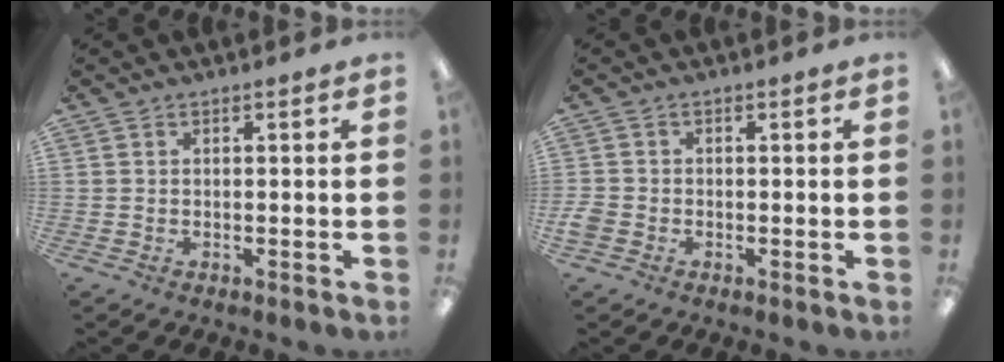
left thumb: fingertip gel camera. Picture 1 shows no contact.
{"total": 2.4, "force": [-1.0, 1.9, 1.1], "torque": [-0.014, 0.007, -0.019]}